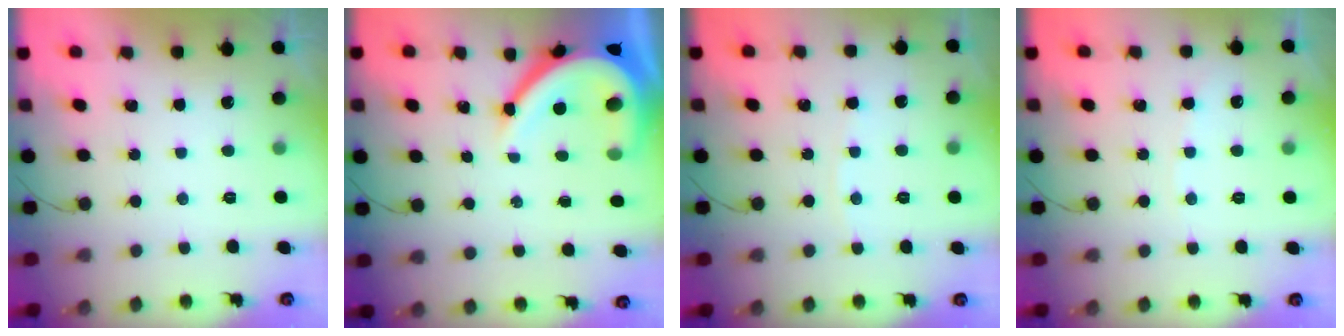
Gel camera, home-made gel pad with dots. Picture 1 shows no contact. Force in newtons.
{"total": 13.6, "press": 13.5, "slide": 1.7}
{"total": 1.5, "press": 1.5, "slide": 0.2}
{"total": 3.1, "press": 3.0, "slide": 0.5}